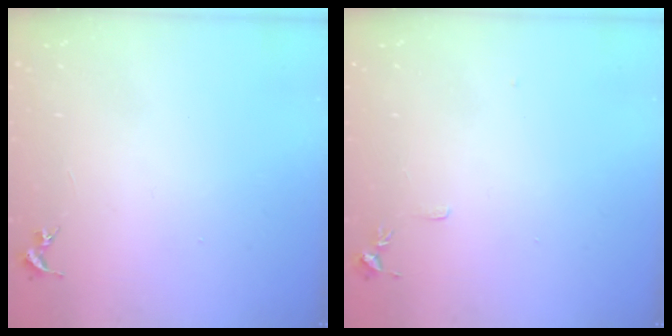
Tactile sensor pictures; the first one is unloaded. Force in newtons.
{"total": 4.4, "press": 4.4, "slide": 0.6}